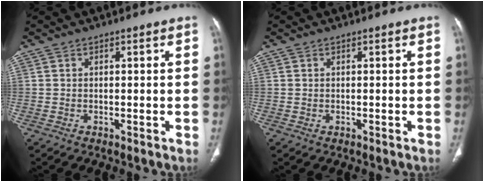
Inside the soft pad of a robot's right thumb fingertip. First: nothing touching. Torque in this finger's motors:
{"motor_torque": [-0.57, 0.25, -0.24, 0.03, 0.06]}